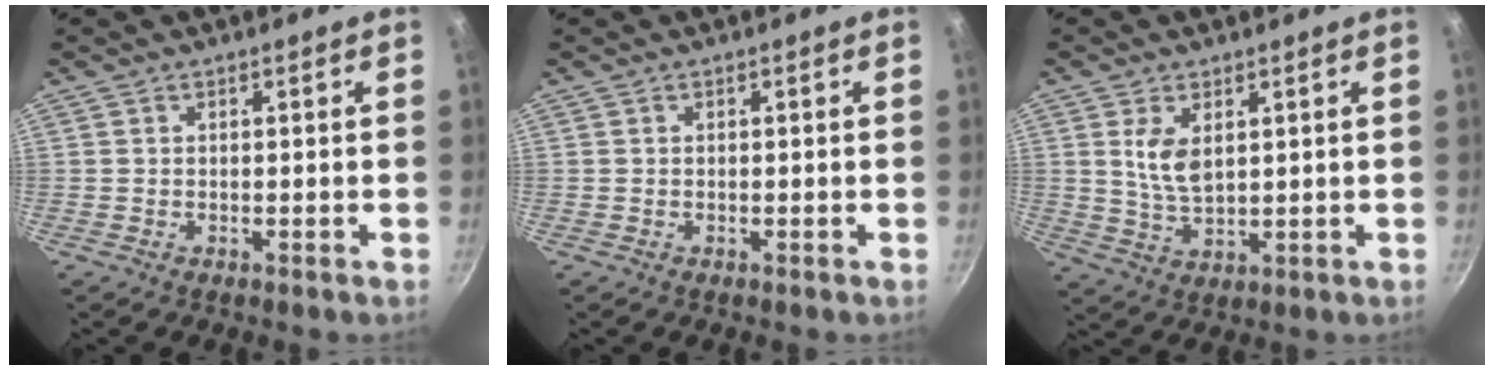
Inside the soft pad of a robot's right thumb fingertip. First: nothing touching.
{"total": 0.0}
{"total": 6.0, "force": [1.9, 3.2, 4.7], "torque": [-0.084, -0.021, 0.042]}